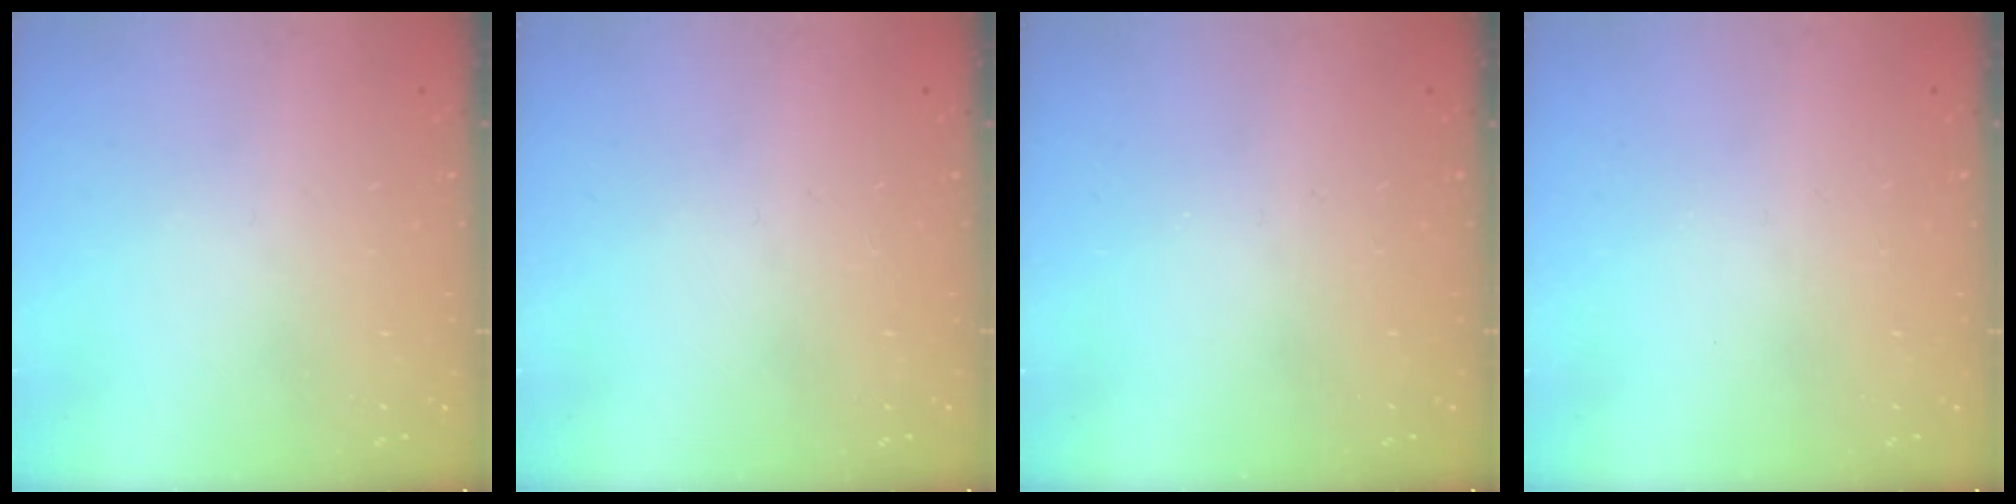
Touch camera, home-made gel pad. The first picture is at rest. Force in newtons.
{"total": 0.0}
{"total": 0.0}
{"total": 0.0}